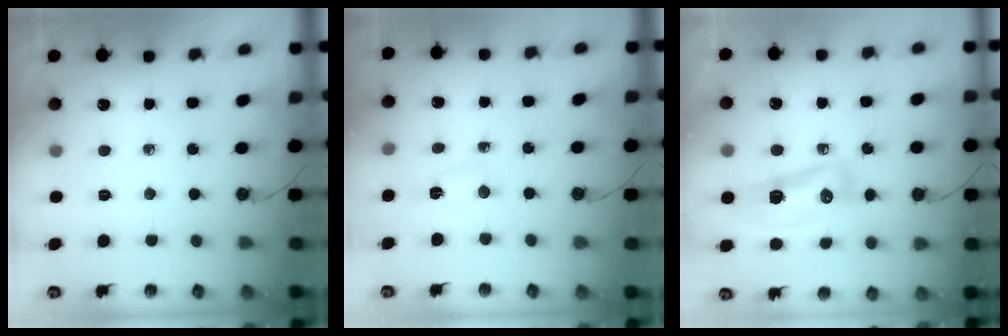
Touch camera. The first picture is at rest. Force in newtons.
{"total": 2.2, "press": 2.2, "slide": 0.5}
{"total": 10.8, "press": 10.6, "slide": 1.9}